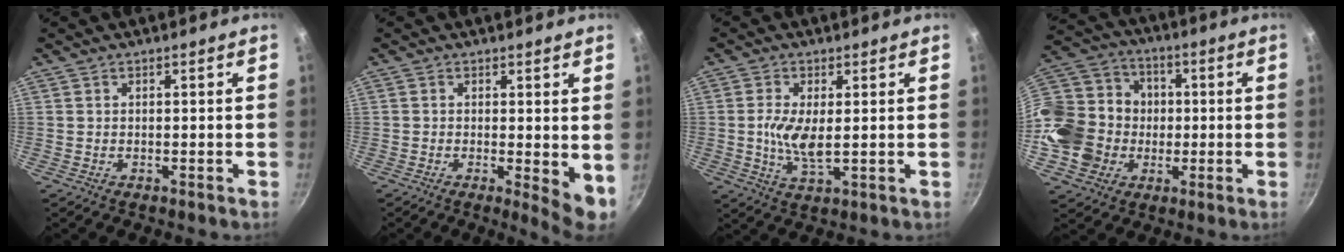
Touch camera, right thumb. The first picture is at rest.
{"total": 5.8, "force": [0.0, 1.7, 5.5], "torque": [-0.073, -0.014, 0.001]}
{"total": 5.8, "force": [0.1, 2.5, 5.2], "torque": [-0.103, -0.008, 0.003]}
{"total": 19.4, "force": [-2.3, 17.2, 8.7], "torque": [-0.158, 0.037, -0.034]}